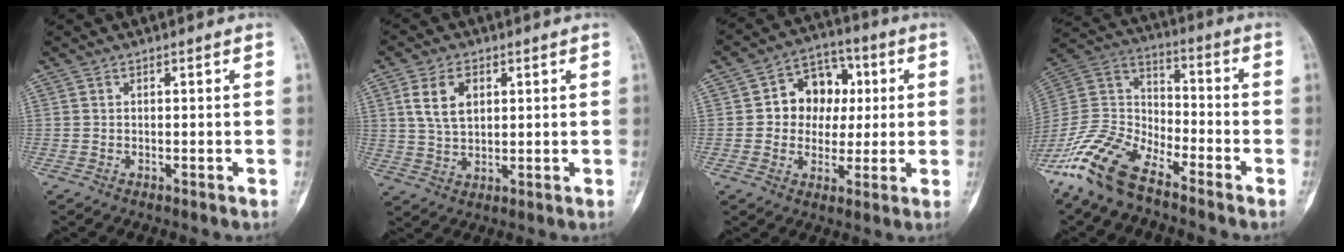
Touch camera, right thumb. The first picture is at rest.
{"total": 7.4, "force": [2.4, 4.6, 5.3], "torque": [-0.094, -0.005, 0.050]}
{"total": 11.5, "force": [1.4, 9.4, 6.4], "torque": [-0.042, 0.017, 0.016]}
{"total": 14.7, "force": [-10.8, 5.8, 8.1], "torque": [-0.158, 0.063, -0.218]}